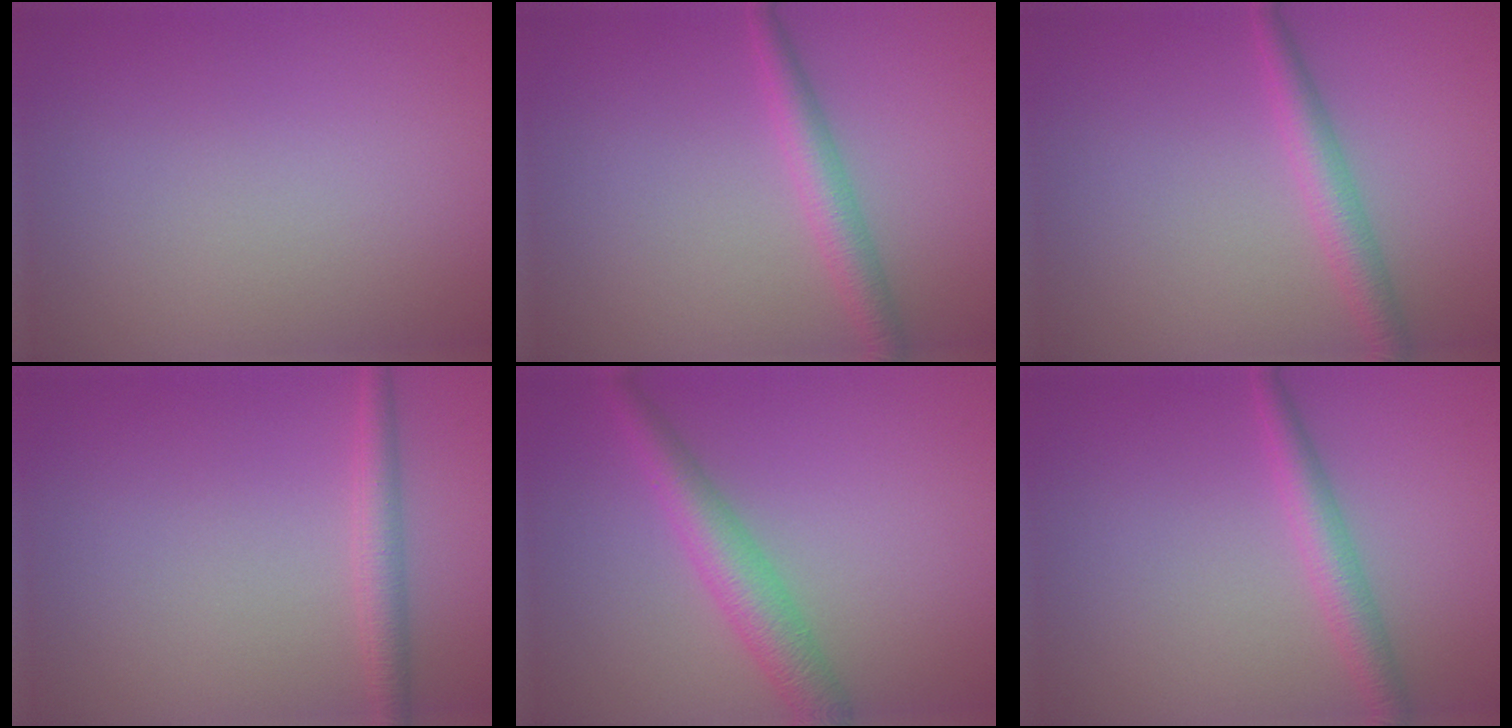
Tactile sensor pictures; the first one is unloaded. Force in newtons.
{"total": 2.6, "press": 2.6, "slide": 0.1}
{"total": 2.6, "press": 2.6, "slide": 0.1}
{"total": 2.1, "press": 2.1, "slide": 0.0}
{"total": 3.9, "press": 3.9, "slide": 0.2}
{"total": 2.6, "press": 2.6, "slide": 0.1}